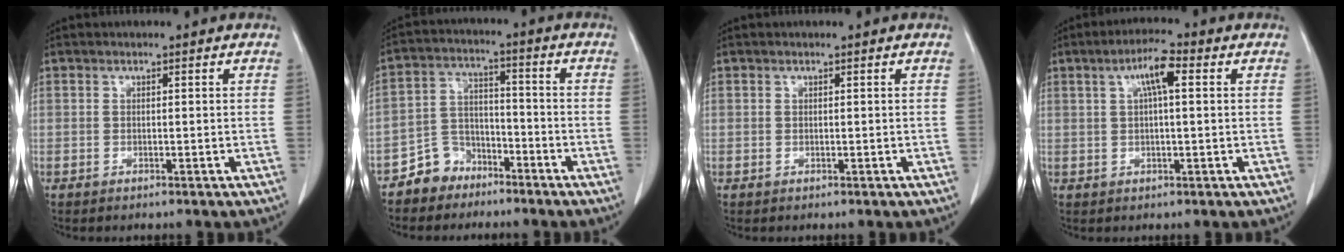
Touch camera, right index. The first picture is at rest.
{"total": 6.9, "force": [-5.2, 4.5, 0.9], "torque": [-0.012, 0.018, -0.094]}
{"total": 0.0}
{"total": 5.6, "force": [1.7, 1.2, 5.2], "torque": [-0.099, 0.015, 0.031]}